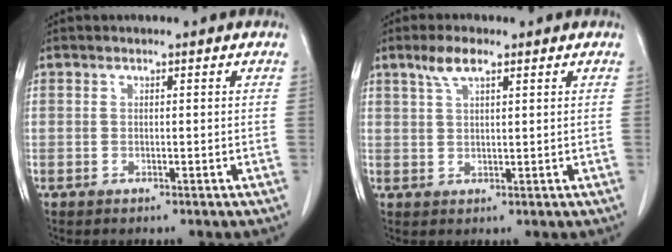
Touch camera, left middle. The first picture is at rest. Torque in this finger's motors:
{"motor_torque": [0.57, -0.43, 0.02, 0.02]}